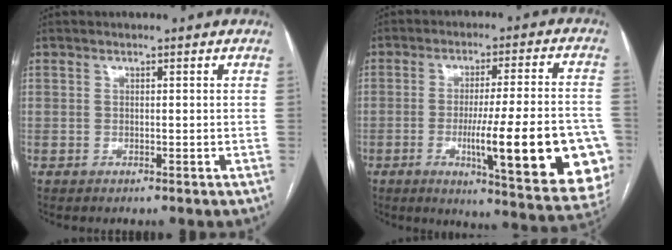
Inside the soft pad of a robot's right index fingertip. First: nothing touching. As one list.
[{"total": 21.9, "force": [-5.7, 2.1, 21.0], "torque": [-0.220, -0.011, -0.066]}]